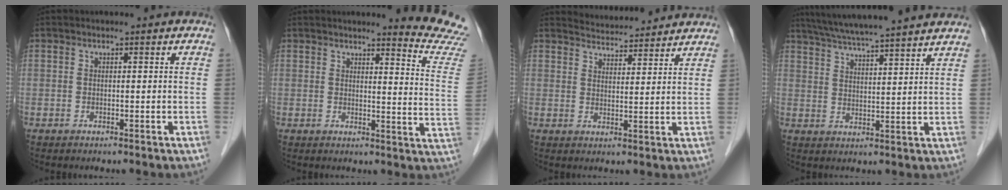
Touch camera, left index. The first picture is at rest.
{"total": 10.3, "force": [10.1, -1.6, 1.0], "torque": [-0.006, -0.112, 0.093]}
{"total": 8.0, "force": [7.9, 0.9, 1.2], "torque": [-0.024, 0.018, 0.106]}
{"total": 17.0, "force": [14.9, -0.2, 8.2], "torque": [-0.142, 0.028, 0.209]}